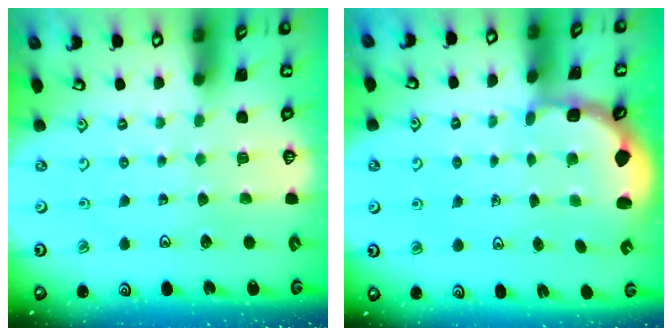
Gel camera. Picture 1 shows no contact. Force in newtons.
{"total": 2.8, "press": 2.2, "slide": 1.7}